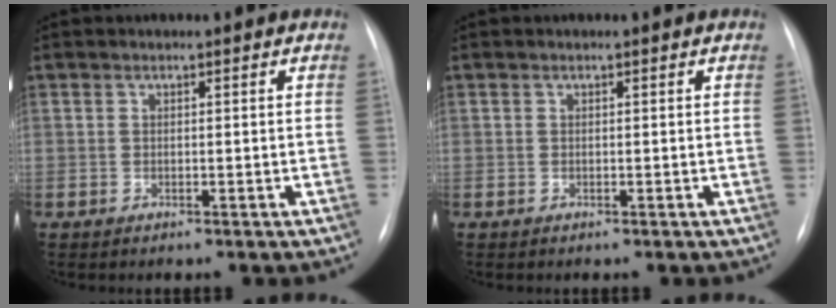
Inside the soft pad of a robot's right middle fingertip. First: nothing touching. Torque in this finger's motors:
{"motor_torque": [0.11, -0.53, 0.05, 0.02]}